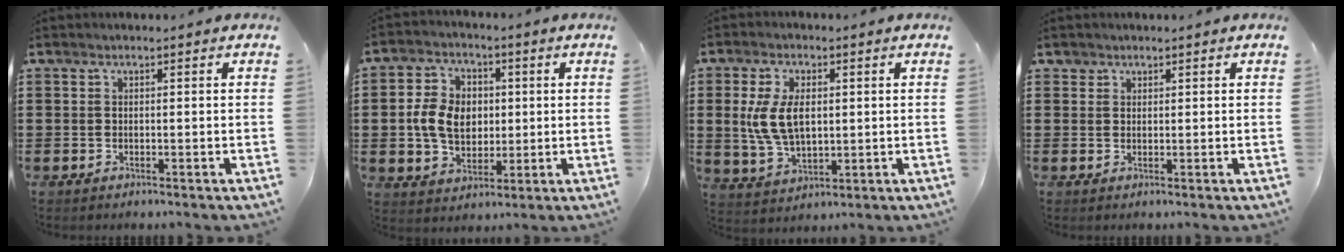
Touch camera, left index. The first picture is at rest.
{"total": 8.1, "force": [0.1, 6.2, 5.2], "torque": [-0.115, 0.013, -0.002]}
{"total": 7.8, "force": [1.1, 4.5, 6.3], "torque": [-0.156, 0.005, 0.012]}
{"total": 1.3, "force": [1.0, 0.8, 0.0], "torque": [-0.004, 0.004, 0.021]}